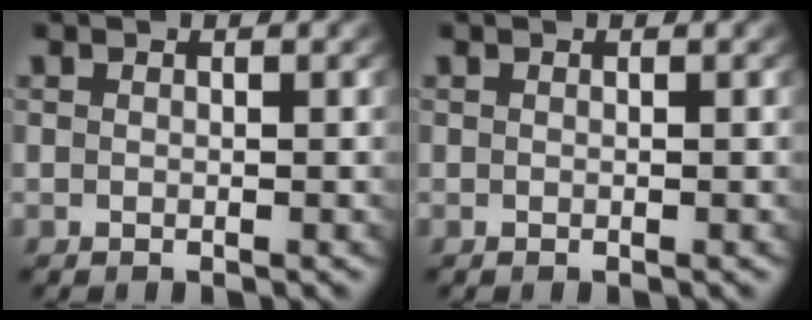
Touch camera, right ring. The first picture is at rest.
{"total": 0.0}